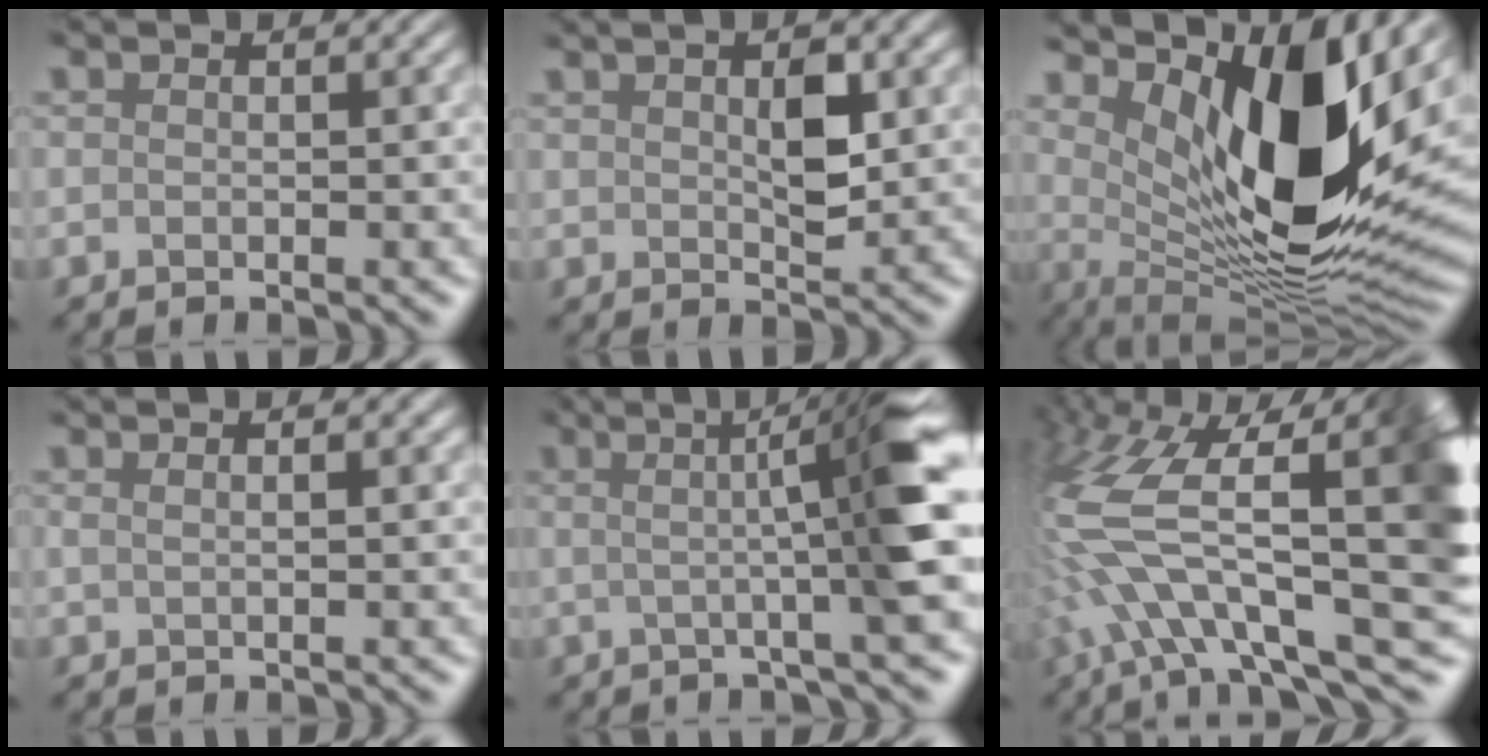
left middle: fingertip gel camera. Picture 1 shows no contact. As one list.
[{"total": 1.8, "force": [1.6, 0.1, 1.0], "torque": [-0.019, -0.003, 0.027]}, {"total": 11.7, "force": [5.0, 4.0, 9.8], "torque": [-0.148, -0.026, 0.092]}, {"total": 1.6, "force": [1.2, 0.7, 0.7], "torque": [0.016, -0.005, 0.003]}, {"total": 6.4, "force": [1.6, 0.3, 6.2], "torque": [-0.082, 0.010, 0.022]}, {"total": 13.5, "force": [-0.4, 6.0, 12.1], "torque": [-0.221, 0.016, -0.004]}]